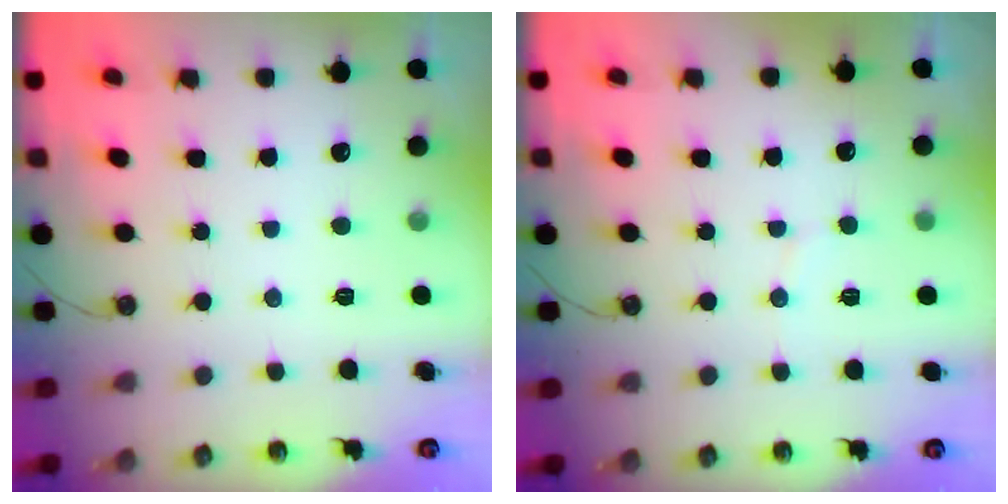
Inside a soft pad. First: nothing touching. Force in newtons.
{"total": 3.4, "press": 3.4, "slide": 0.2}